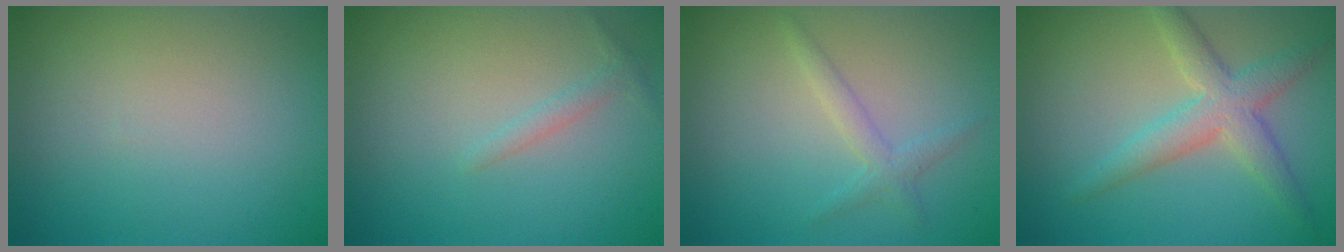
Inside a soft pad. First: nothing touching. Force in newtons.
{"total": 1.1, "press": 1.1, "slide": 0.1}
{"total": 1.7, "press": 1.7, "slide": 0.1}
{"total": 4.2, "press": 4.2, "slide": 0.2}